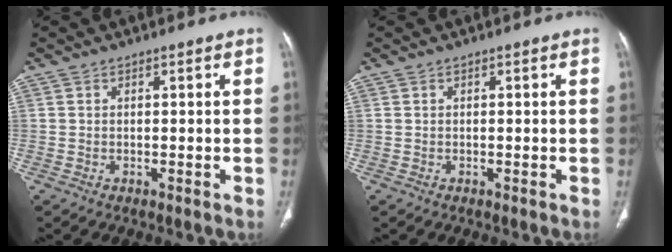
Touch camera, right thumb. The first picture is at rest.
{"total": 0.0}